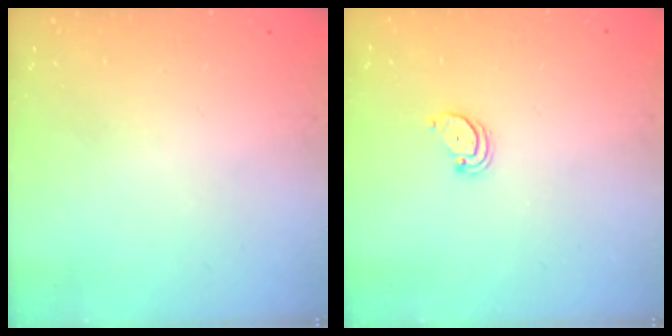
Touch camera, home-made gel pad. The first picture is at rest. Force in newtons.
{"total": 2.0, "press": 2.0, "slide": 0.2}